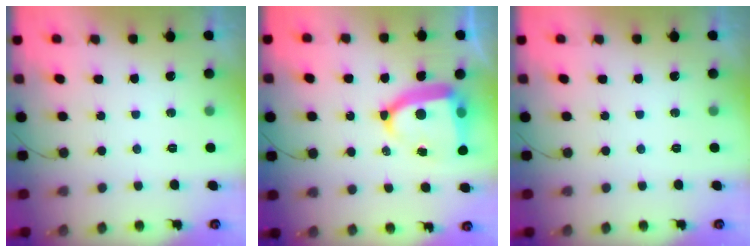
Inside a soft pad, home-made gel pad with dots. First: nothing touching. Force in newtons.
{"total": 13.9, "press": 13.9, "slide": 1.5}
{"total": 0.0}